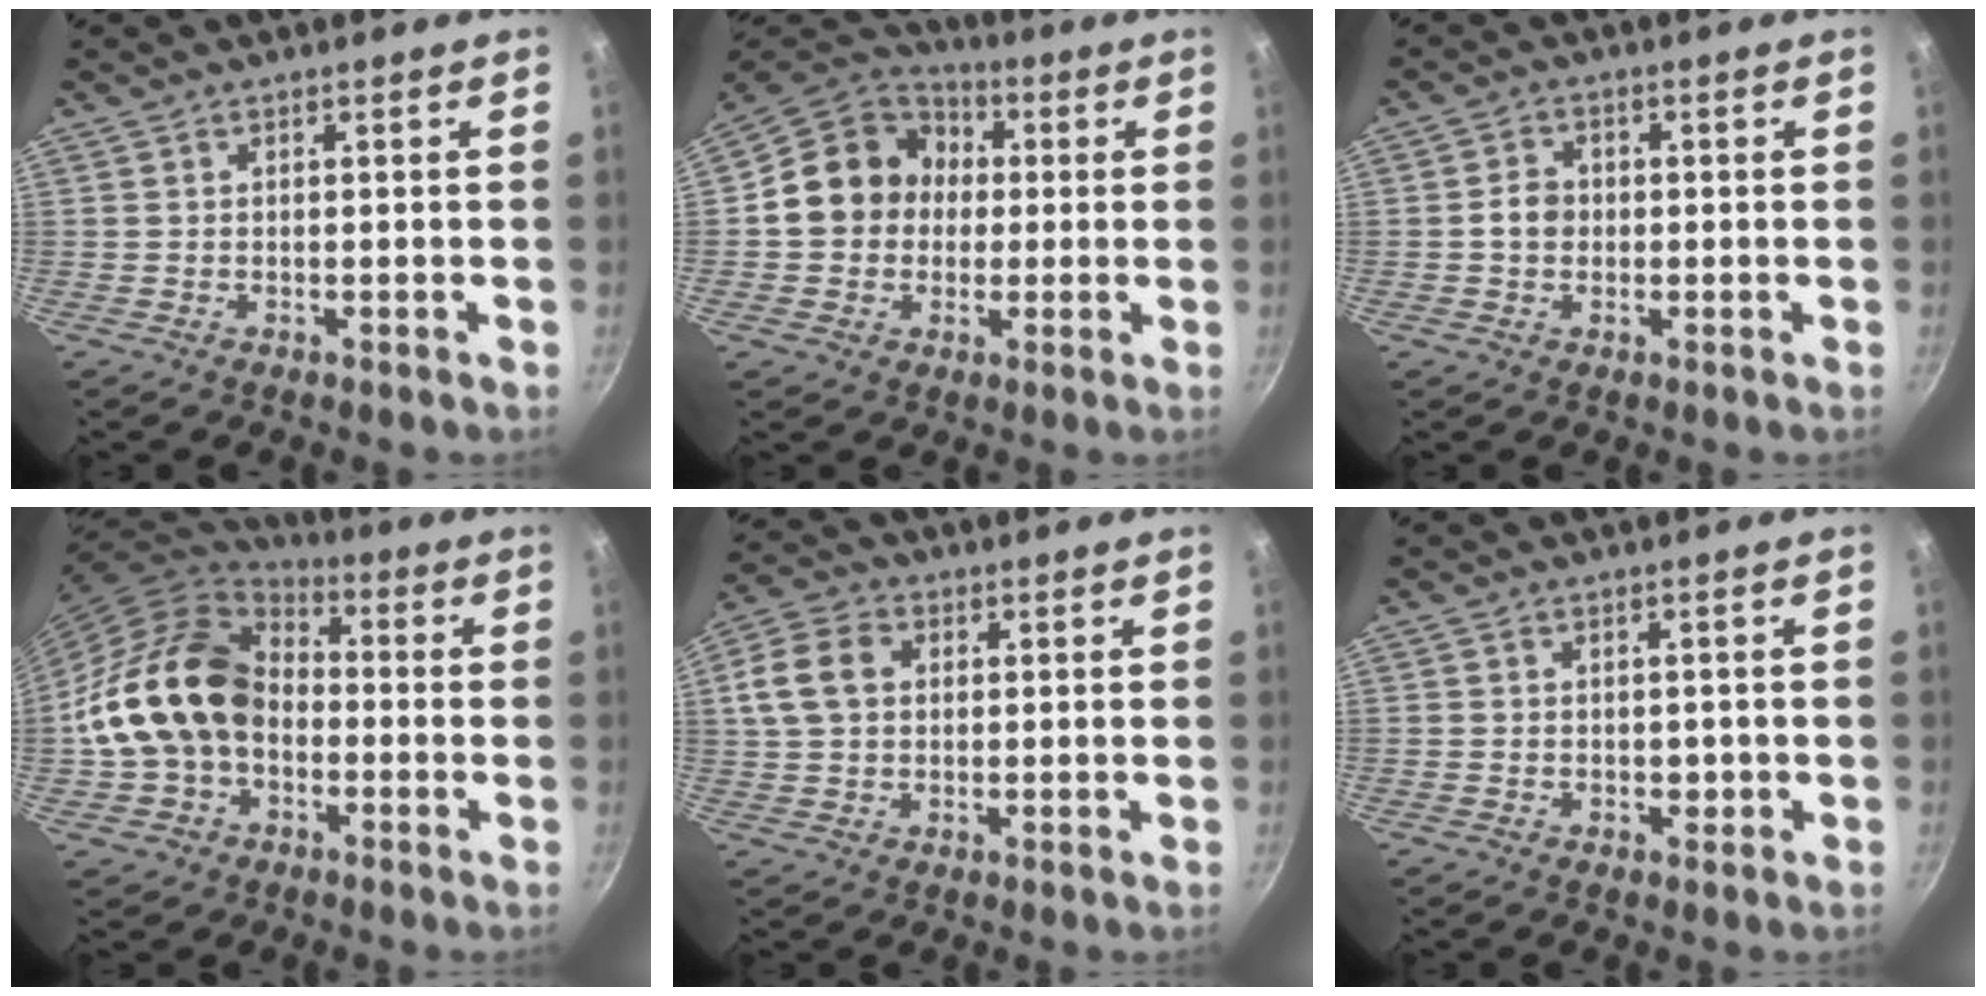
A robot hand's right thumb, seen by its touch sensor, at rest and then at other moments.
{"total": 14.4, "force": [0.9, 12.6, 7.0], "torque": [-0.081, 0.029, -0.003]}
{"total": 3.7, "force": [-0.3, 3.1, 1.9], "torque": [-0.016, 0.012, -0.008]}
{"total": 19.1, "force": [-2.2, 14.4, 12.4], "torque": [-0.208, 0.052, -0.049]}
{"total": 8.6, "force": [1.6, 6.5, 5.3], "torque": [-0.091, 0.009, 0.017]}
{"total": 1.7, "force": [-0.4, 1.4, 0.9], "torque": [-0.007, 0.004, -0.004]}